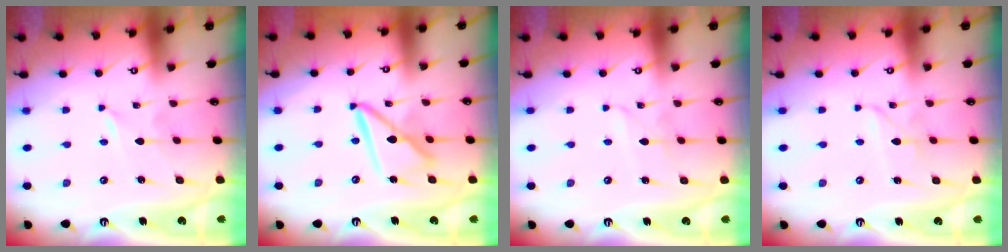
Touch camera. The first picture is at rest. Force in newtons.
{"total": 13.0, "press": 12.9, "slide": 1.2}
{"total": 2.7, "press": 2.7, "slide": 0.3}
{"total": 2.6, "press": 2.6, "slide": 0.2}